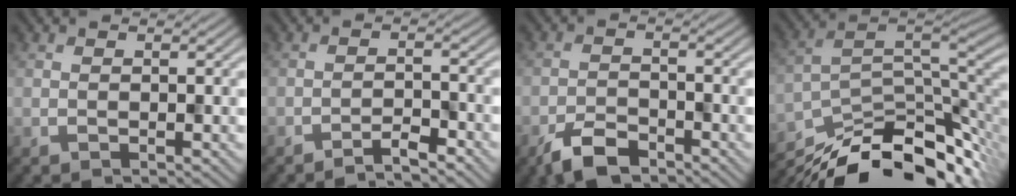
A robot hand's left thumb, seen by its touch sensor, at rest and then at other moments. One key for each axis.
{"total": 2.7, "fx": -2.4, "fy": 0.3, "fz": 1.3, "tx": -0.021, "ty": 0.006, "tz": -0.044}
{"total": 5.0, "fx": -3.7, "fy": 2.1, "fz": 2.6, "tx": -0.045, "ty": -0.005, "tz": -0.072}
{"total": 13.6, "fx": -9.7, "fy": 5.0, "fz": 8.1, "tx": -0.160, "ty": -0.016, "tz": -0.150}